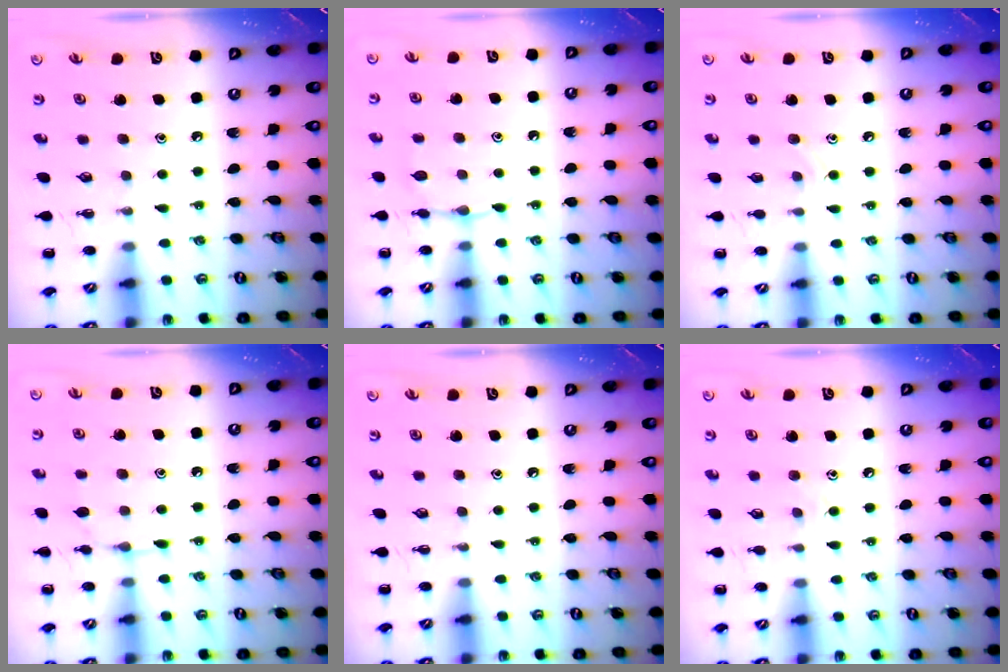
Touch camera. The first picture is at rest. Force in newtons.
{"total": 4.7, "press": 4.5, "slide": 1.4}
{"total": 5.5, "press": 5.2, "slide": 1.7}
{"total": 4.4, "press": 4.2, "slide": 1.2}
{"total": 0.0}
{"total": 6.1, "press": 5.8, "slide": 1.9}